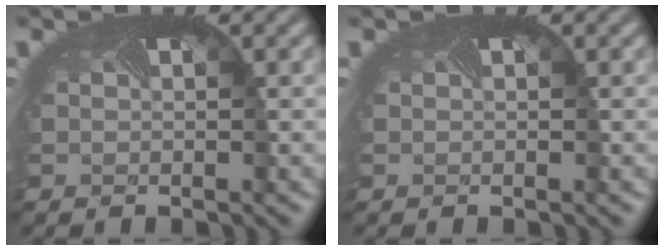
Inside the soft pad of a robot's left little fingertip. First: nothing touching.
{"total": 0.0}